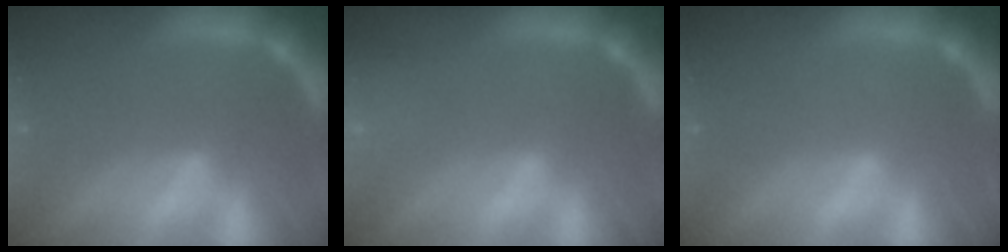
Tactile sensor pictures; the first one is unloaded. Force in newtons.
{"total": 3.0}
{"total": 0.0}